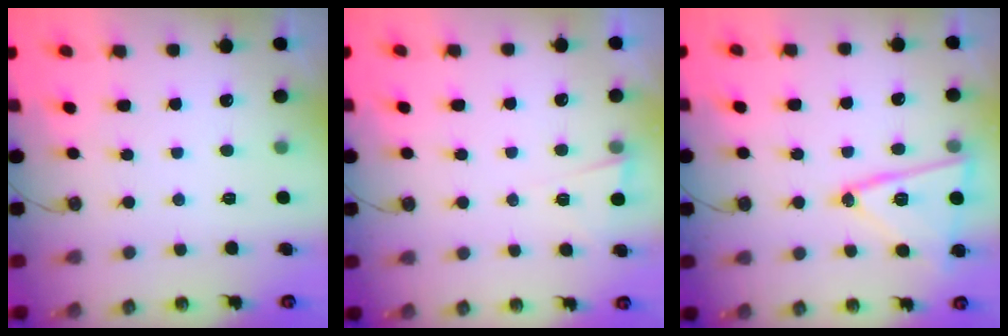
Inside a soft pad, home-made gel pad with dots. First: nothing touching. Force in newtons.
{"total": 2.9, "press": 2.7, "slide": 1.1}
{"total": 15.9, "press": 15.9, "slide": 1.3}